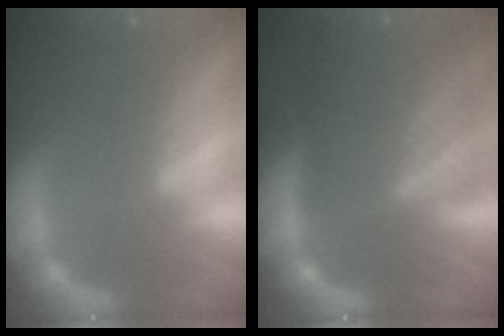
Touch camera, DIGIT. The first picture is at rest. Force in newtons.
{"total": 10.1}